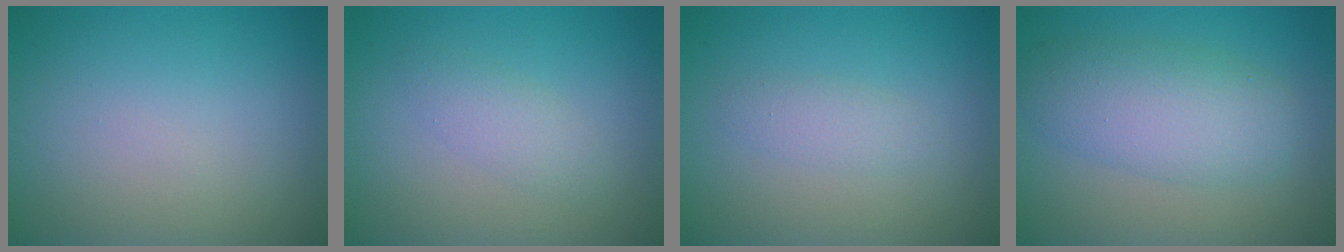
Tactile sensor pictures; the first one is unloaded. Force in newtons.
{"total": 1.8, "press": 1.8, "slide": 0.1}
{"total": 1.4, "press": 1.4, "slide": 0.0}
{"total": 5.5, "press": 5.5, "slide": 0.2}